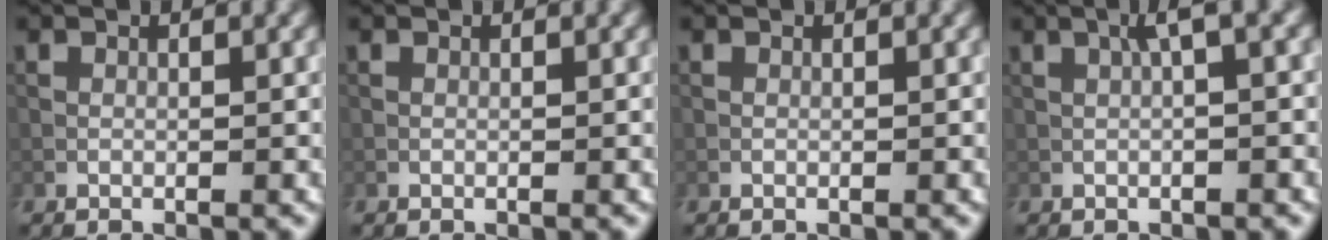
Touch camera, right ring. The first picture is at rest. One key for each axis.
{"total": 0.0}
{"total": 0.0}
{"total": 2.5, "fx": 0.5, "fy": 0.1, "fz": 2.4, "tx": -0.045, "ty": 0.017, "tz": 0.009}